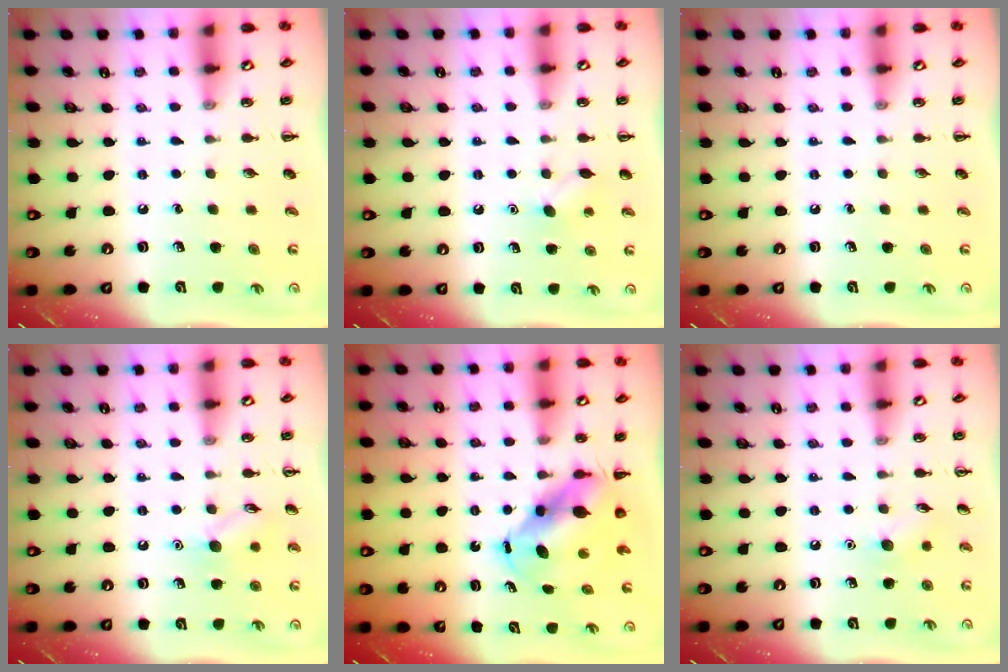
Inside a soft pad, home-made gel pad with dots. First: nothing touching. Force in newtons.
{"total": 6.1, "press": 5.9, "slide": 1.7}
{"total": 0.0}
{"total": 8.3, "press": 8.3, "slide": 1.1}
{"total": 6.8, "press": 6.6, "slide": 1.5}
{"total": 6.4, "press": 6.1, "slide": 1.9}